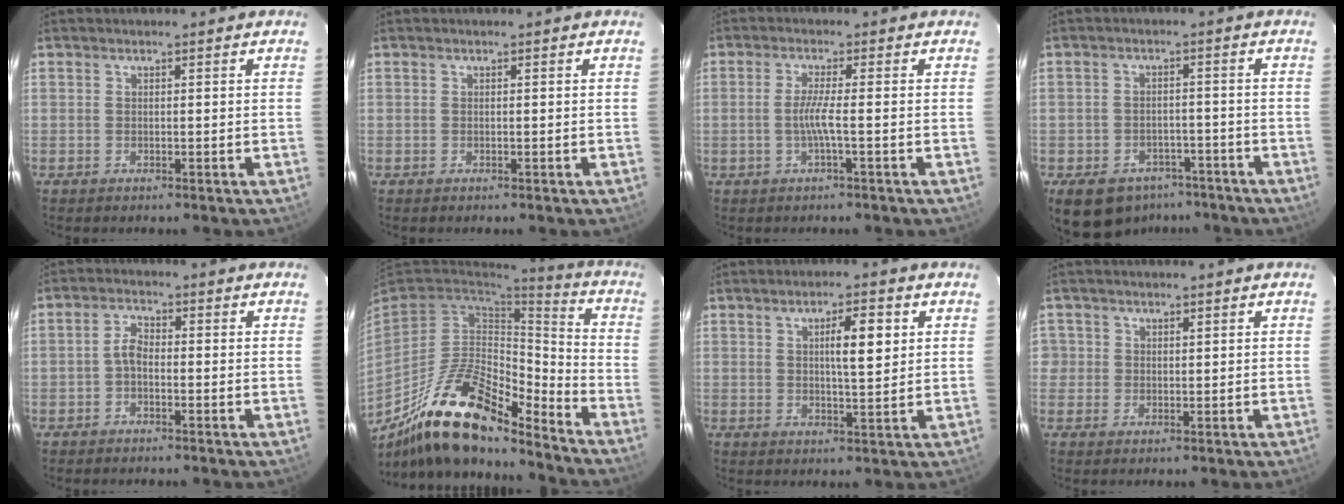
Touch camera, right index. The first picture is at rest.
{"total": 0.0}
{"total": 3.2, "force": [-1.0, -0.7, 3.0], "torque": [-0.063, -0.004, -0.018]}
{"total": 13.5, "force": [-9.0, 8.5, 5.4], "torque": [-0.133, 0.007, -0.113]}
{"total": 2.5, "force": [-1.0, 1.4, 1.8], "torque": [-0.038, 0.010, -0.022]}
{"total": 20.4, "force": [-14.7, 6.3, 12.6], "torque": [-0.236, -0.009, -0.264]}
{"total": 6.2, "force": [2.0, 1.4, 5.7], "torque": [-0.093, 0.005, 0.033]}
{"total": 2.3, "force": [0.5, 2.2, 0.0], "torque": [0.011, 0.014, 0.007]}